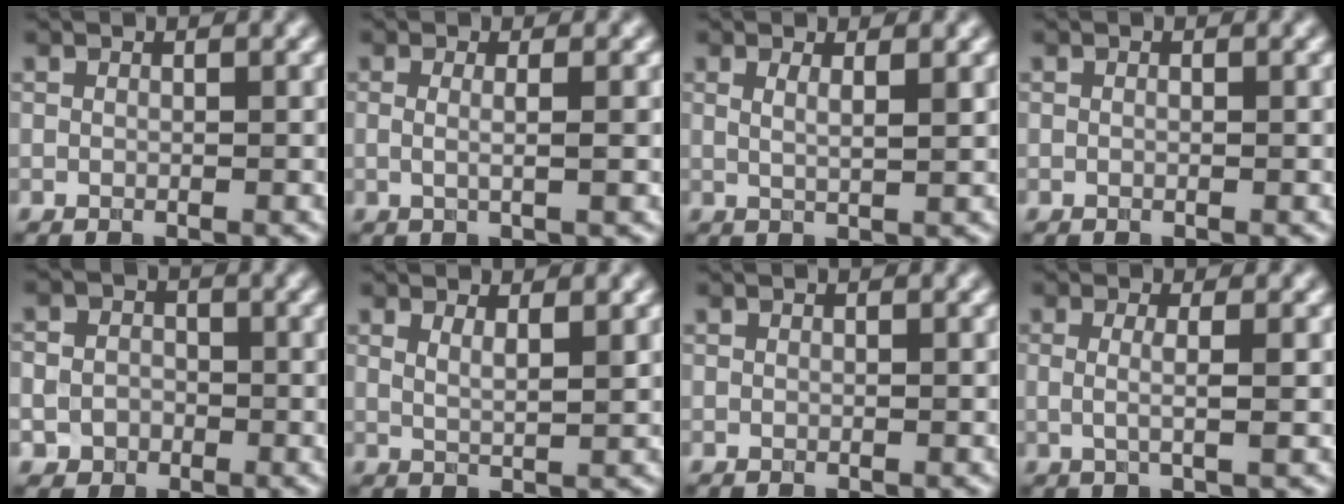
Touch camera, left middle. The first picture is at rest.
{"total": 2.2, "force": [0.1, 0.7, 2.1], "torque": [-0.030, -0.007, -0.009]}
{"total": 2.1, "force": [1.0, 0.7, 1.7], "torque": [-0.019, -0.001, 0.012]}
{"total": 0.0}
{"total": 3.6, "force": [-0.9, 3.2, 1.4], "torque": [0.004, 0.004, -0.030]}
{"total": 2.2, "force": [1.3, 0.7, 1.7], "torque": [-0.019, -0.004, 0.020]}
{"total": 0.0}
{"total": 2.4, "force": [0.0, 0.6, 2.3], "torque": [-0.042, -0.004, -0.003]}